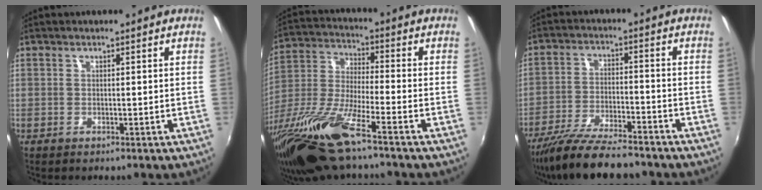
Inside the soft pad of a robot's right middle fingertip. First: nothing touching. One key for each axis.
{"total": 18.8, "fx": -12.9, "fy": 2.6, "fz": 13.4, "tx": -0.280, "ty": -0.039, "tz": -0.252}
{"total": 13.8, "fx": -11.9, "fy": 2.3, "fz": 6.6, "tx": -0.145, "ty": -0.026, "tz": -0.207}